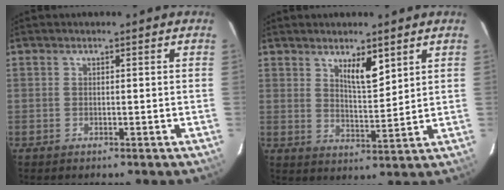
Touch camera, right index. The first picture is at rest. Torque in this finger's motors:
{"motor_torque": [0.33, 0.22, 0.09, 0.06]}